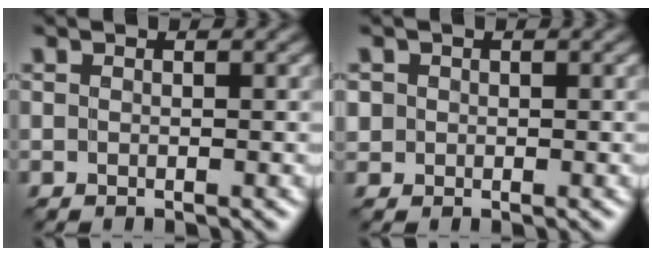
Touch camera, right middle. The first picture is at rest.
{"total": 1.1, "force": [0.1, 1.1, 0.1], "torque": [0.003, 0.001, 0.006]}